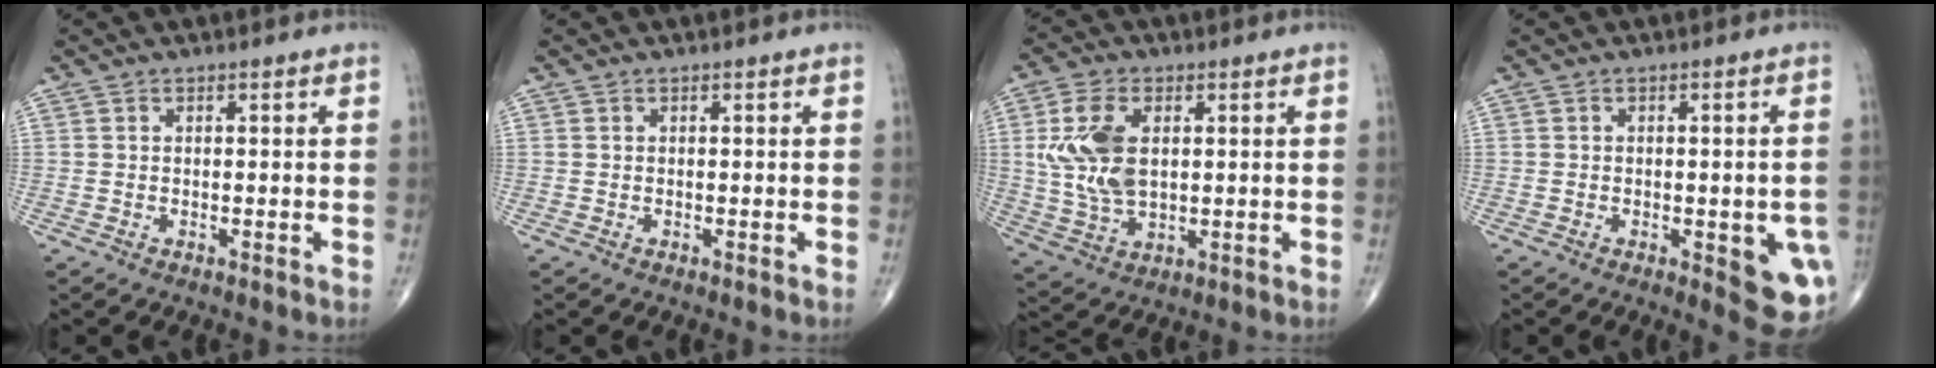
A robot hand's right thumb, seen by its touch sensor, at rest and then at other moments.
{"total": 0.0}
{"total": 11.8, "force": [2.0, 6.8, 9.4], "torque": [-0.191, -0.005, 0.044]}
{"total": 9.8, "force": [-2.6, 3.6, 8.8], "torque": [-0.081, -0.005, -0.022]}